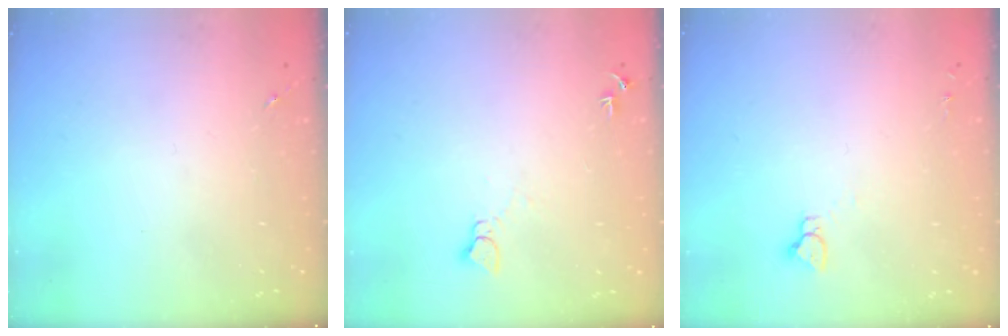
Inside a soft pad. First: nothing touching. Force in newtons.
{"total": 4.6, "press": 4.6, "slide": 0.5}
{"total": 2.9, "press": 2.9, "slide": 0.2}